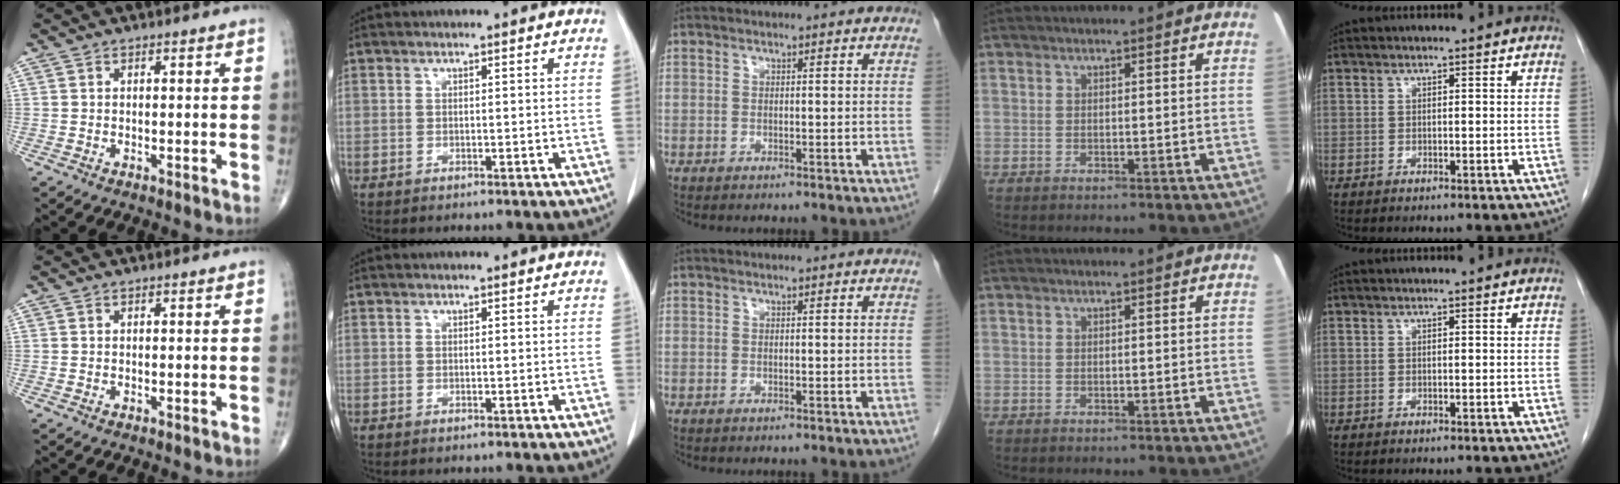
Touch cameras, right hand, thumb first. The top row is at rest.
{}